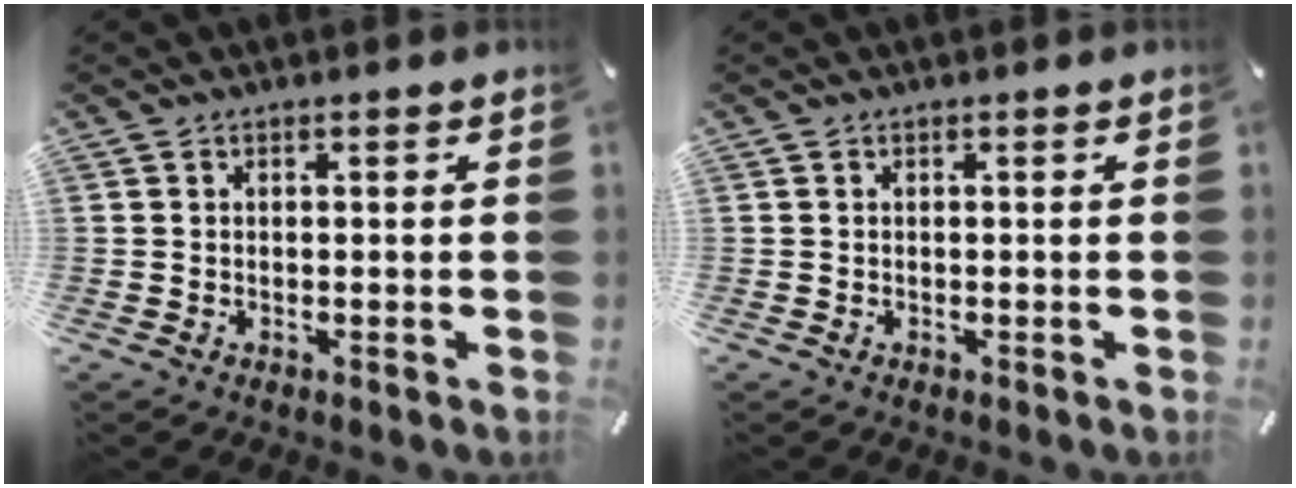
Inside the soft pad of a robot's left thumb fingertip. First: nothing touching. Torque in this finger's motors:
{"motor_torque": [-0.04, -0.04, -0.04, 0.04, -0.01]}